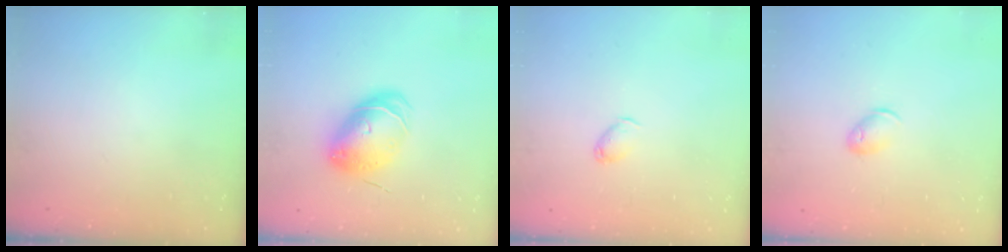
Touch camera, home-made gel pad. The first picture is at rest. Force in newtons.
{"total": 10.4, "press": 10.3, "slide": 0.8}
{"total": 2.9, "press": 2.8, "slide": 0.6}
{"total": 8.1, "press": 8.0, "slide": 1.0}